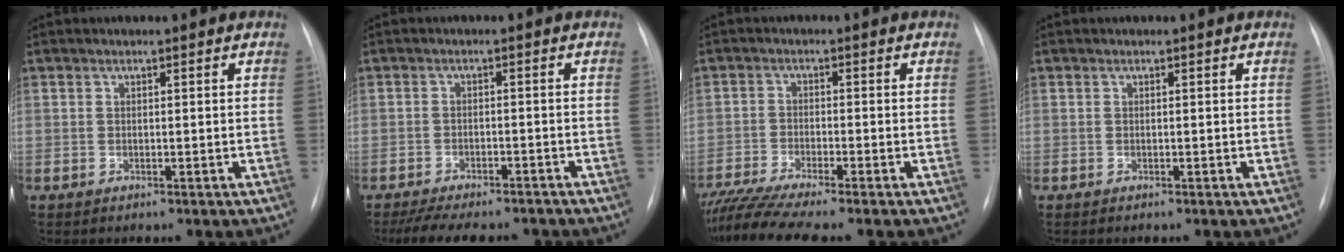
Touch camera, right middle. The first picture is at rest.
{"total": 12.6, "force": [-10.9, 3.6, 5.3], "torque": [-0.092, 0.001, -0.144]}
{"total": 9.3, "force": [-8.1, -0.8, 4.5], "torque": [-0.078, -0.022, -0.136]}
{"total": 0.0}